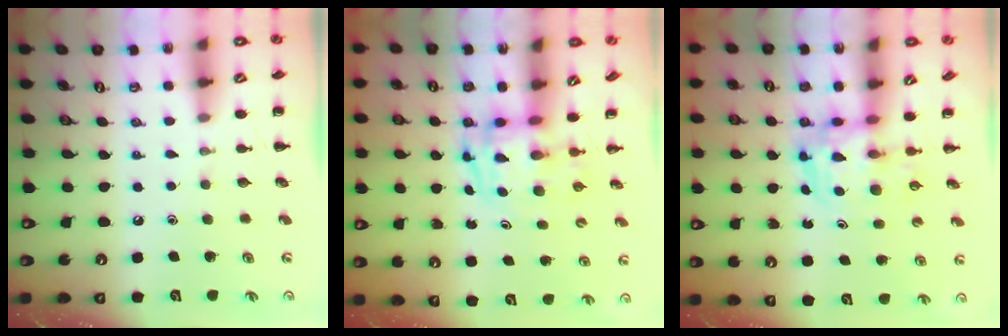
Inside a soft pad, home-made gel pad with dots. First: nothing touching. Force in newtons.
{"total": 3.2, "press": 3.1, "slide": 0.6}
{"total": 3.4, "press": 3.4, "slide": 0.6}